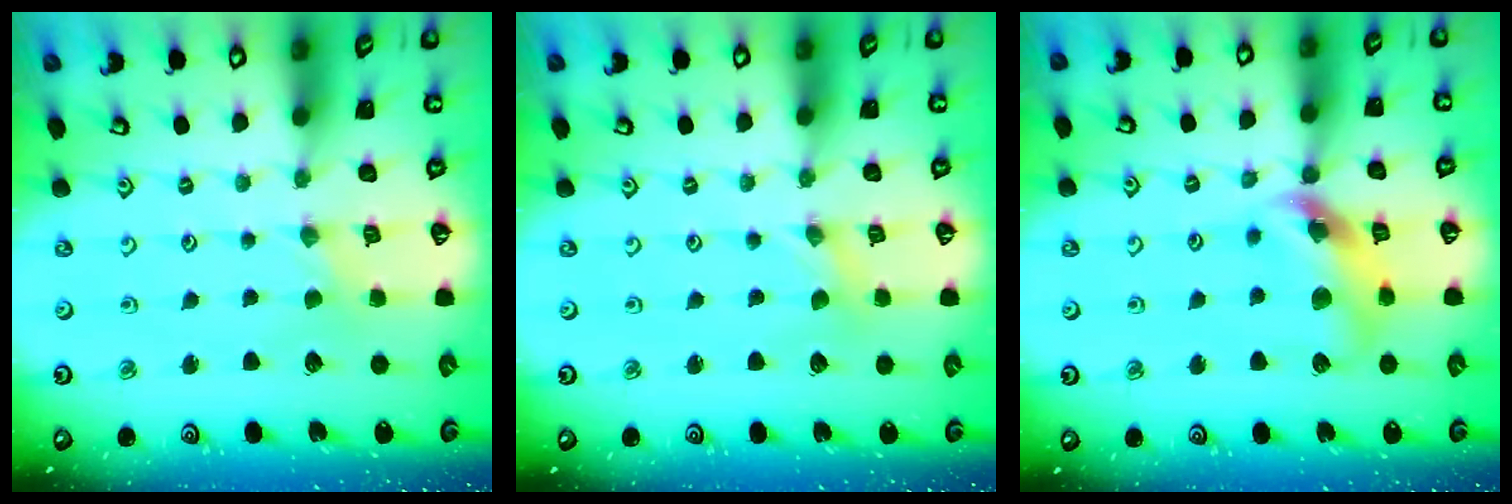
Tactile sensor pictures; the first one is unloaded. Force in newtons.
{"total": 0.0}
{"total": 12.9, "press": 12.7, "slide": 1.8}